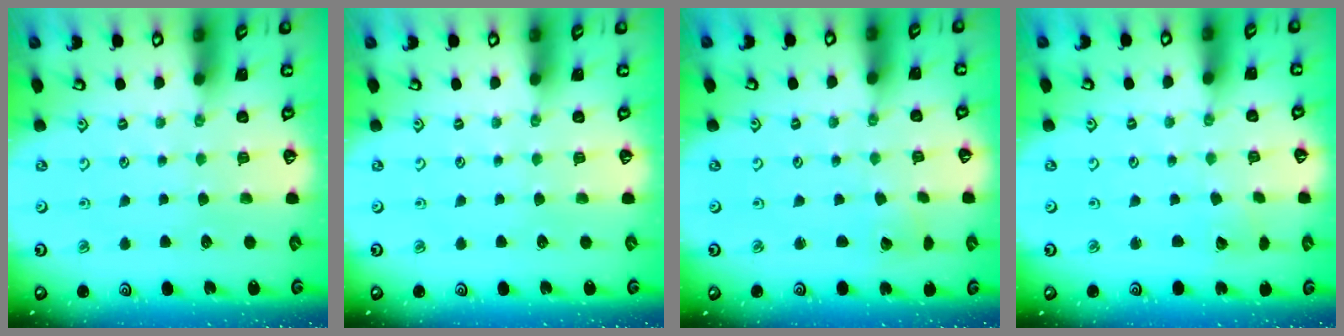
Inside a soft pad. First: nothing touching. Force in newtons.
{"total": 0.0}
{"total": 2.4, "press": 2.4, "slide": 0.2}
{"total": 1.7, "press": 1.7, "slide": 0.1}